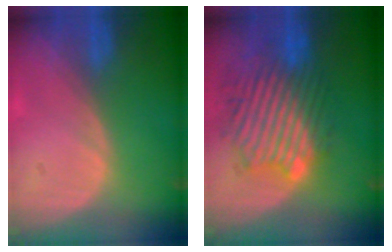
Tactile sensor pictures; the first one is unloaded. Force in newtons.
{"total": 10.9, "press": 10.2, "slide": 3.9}